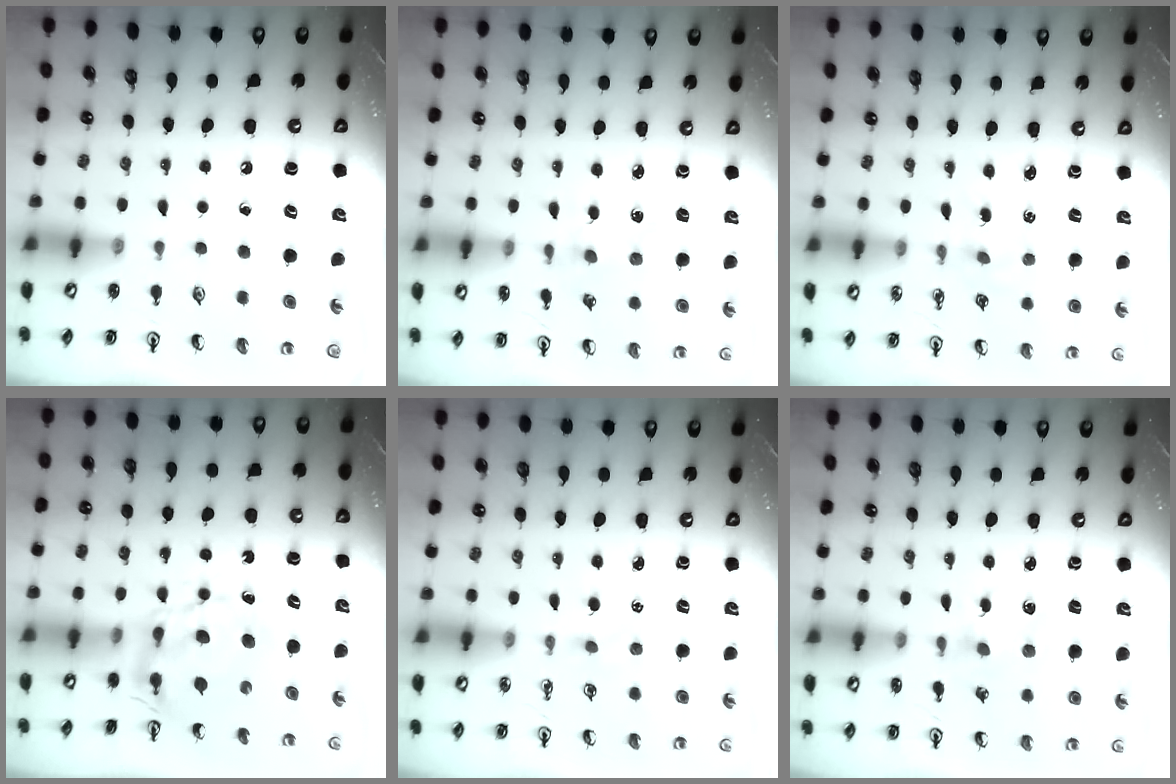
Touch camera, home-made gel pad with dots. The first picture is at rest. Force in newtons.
{"total": 1.4, "press": 1.4, "slide": 0.2}
{"total": 3.0, "press": 3.0, "slide": 0.4}
{"total": 7.2, "press": 7.2, "slide": 0.6}
{"total": 2.4, "press": 2.3, "slide": 0.3}
{"total": 2.9, "press": 2.8, "slide": 0.3}